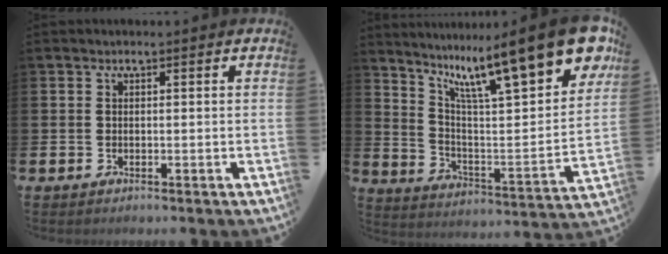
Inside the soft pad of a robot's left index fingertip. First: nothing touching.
{"total": 15.2, "force": [10.9, 3.1, 10.2], "torque": [-0.182, -0.080, 0.167]}